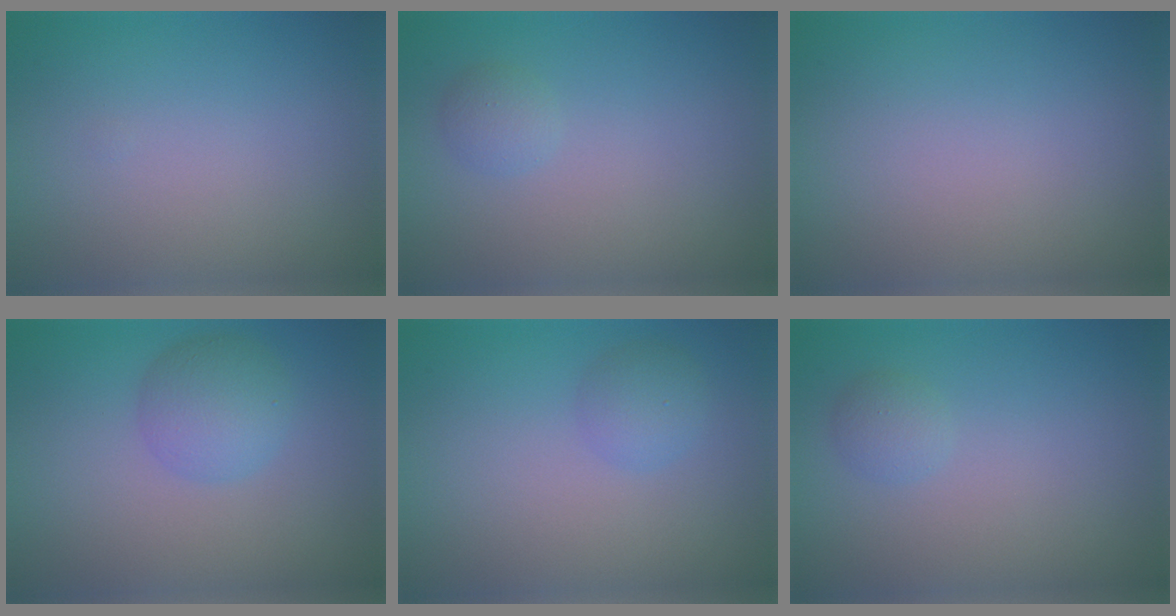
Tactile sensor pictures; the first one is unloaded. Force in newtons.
{"total": 1.2, "press": 1.2, "slide": 0.1}
{"total": 0.0}
{"total": 3.5, "press": 3.5, "slide": 0.0}
{"total": 1.9, "press": 1.9, "slide": 0.1}
{"total": 1.2, "press": 1.2, "slide": 0.1}